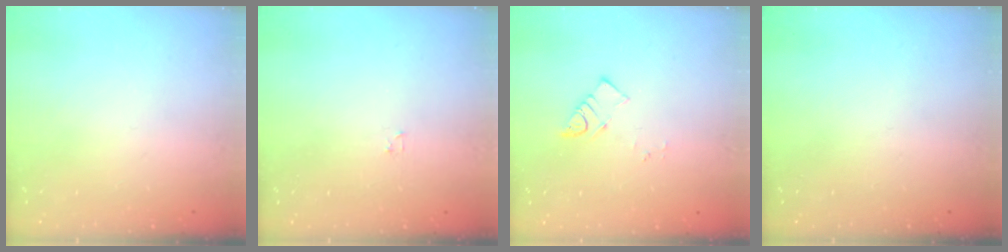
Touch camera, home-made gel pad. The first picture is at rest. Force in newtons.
{"total": 1.2, "press": 1.2, "slide": 0.2}
{"total": 3.4, "press": 3.4, "slide": 0.2}
{"total": 0.0}